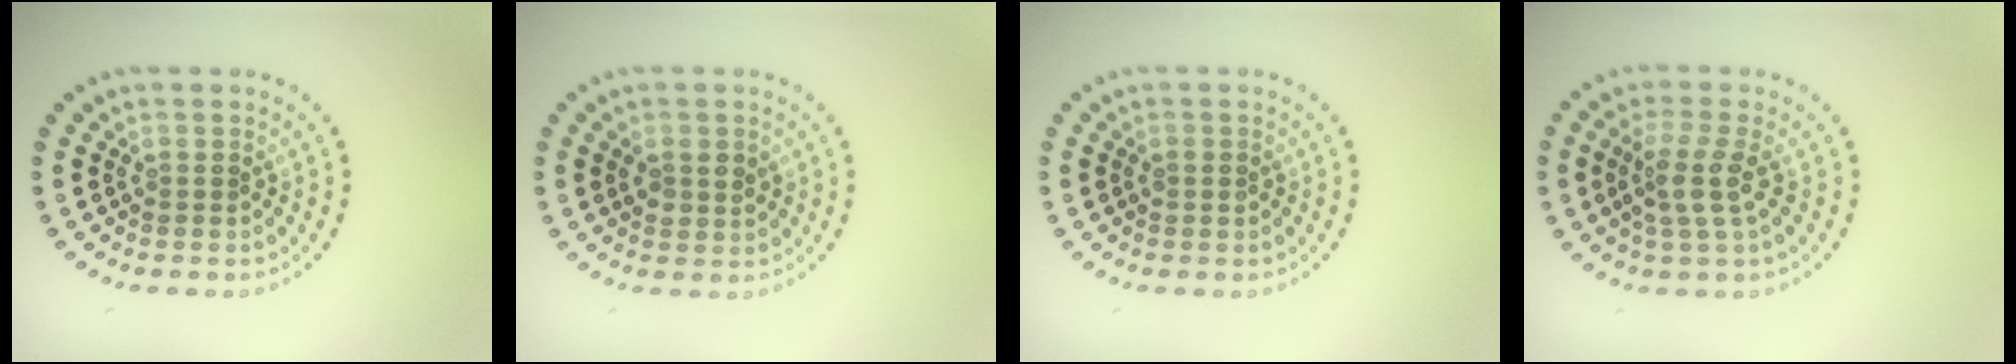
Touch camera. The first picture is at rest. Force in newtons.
{"total": 1.5, "press": 1.5, "slide": 0.4}
{"total": 0.6, "press": 0.6, "slide": 0.1}
{"total": 3.0, "press": 2.4, "slide": 1.8}